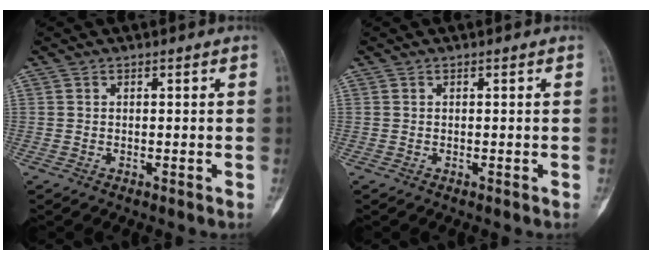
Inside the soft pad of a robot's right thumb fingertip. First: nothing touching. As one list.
[{"total": 0.0}]